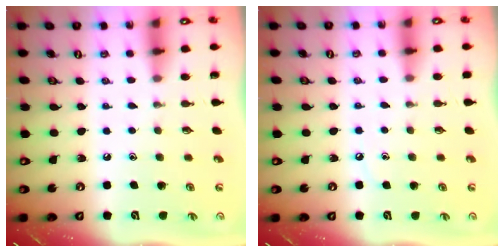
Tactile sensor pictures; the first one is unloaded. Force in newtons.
{"total": 4.3, "press": 4.3, "slide": 0.6}